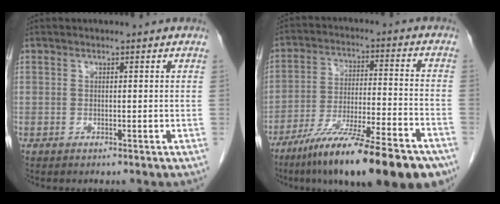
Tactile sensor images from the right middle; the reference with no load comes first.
{"total": 20.7, "force": [-15.1, 2.2, 14.1], "torque": [-0.181, -0.025, -0.245]}